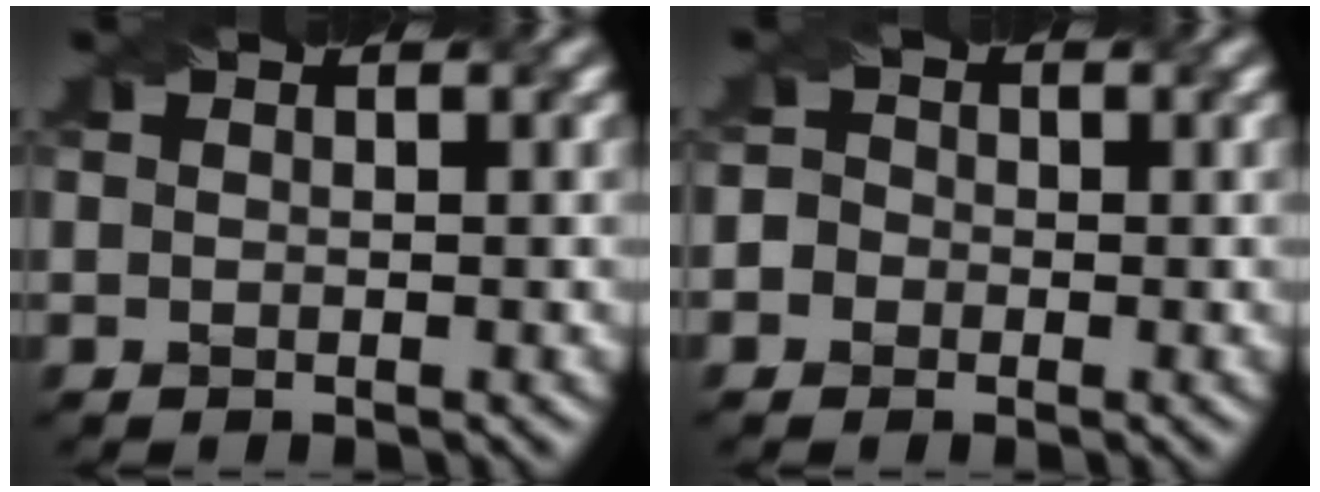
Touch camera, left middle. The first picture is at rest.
{"total": 2.8, "force": [-0.8, 2.6, 0.7], "torque": [0.012, 0.025, -0.040]}